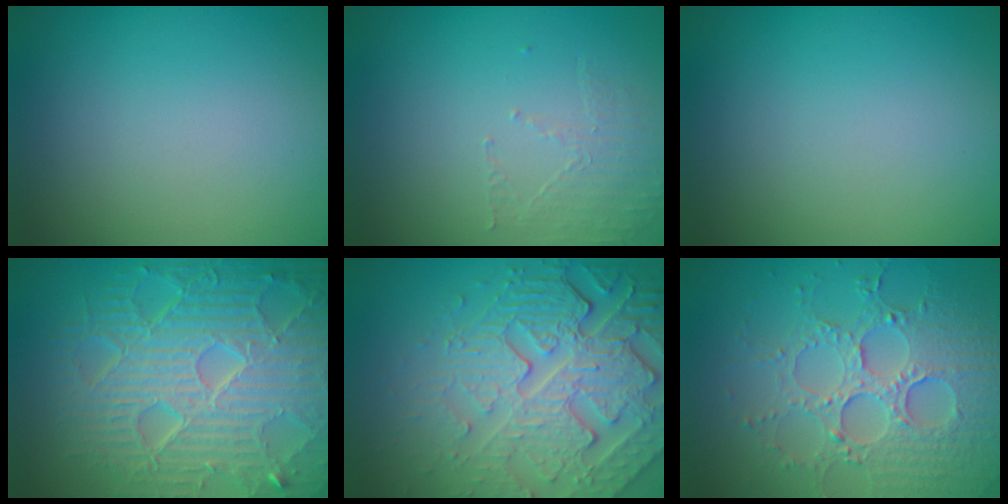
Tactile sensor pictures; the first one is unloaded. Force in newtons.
{"total": 1.5, "press": 0.5, "slide": 1.4}
{"total": 0.0}
{"total": 10.2, "press": 6.6, "slide": 7.8}
{"total": 7.1, "press": 5.6, "slide": 4.4}
{"total": 5.1, "press": 4.6, "slide": 2.3}